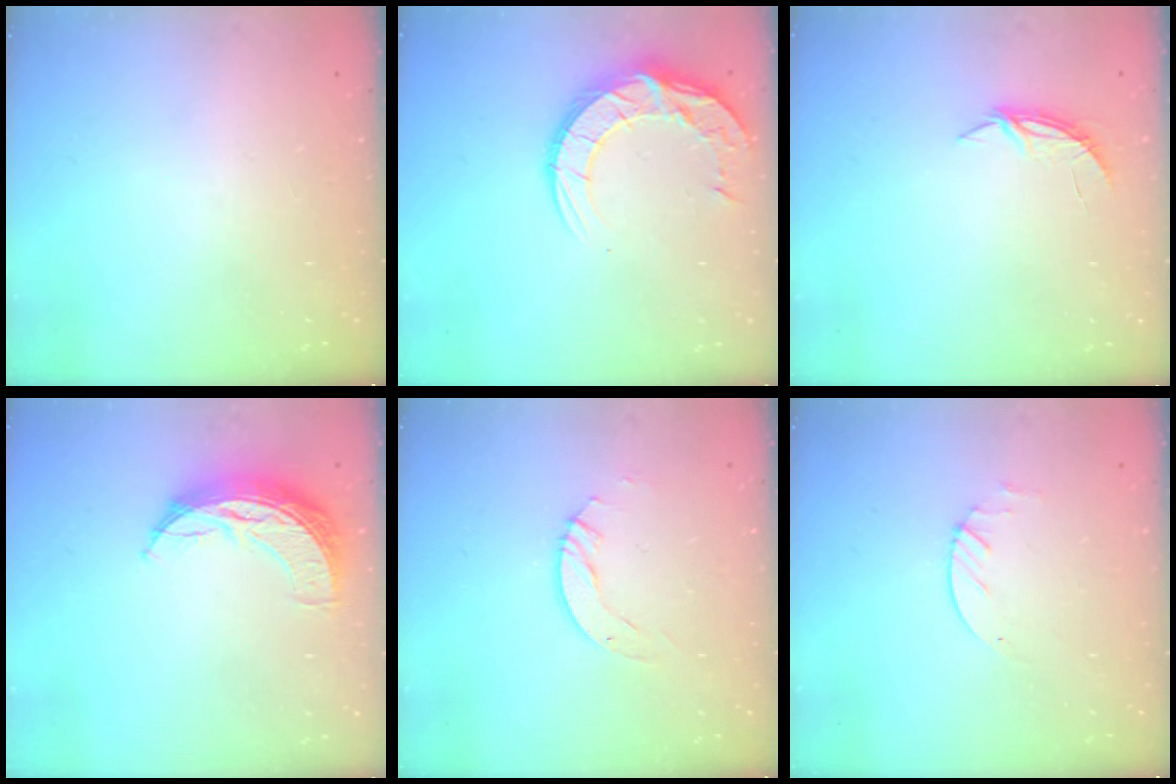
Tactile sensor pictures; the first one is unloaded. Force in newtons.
{"total": 13.7, "press": 13.6, "slide": 1.1}
{"total": 4.4, "press": 4.3, "slide": 0.4}
{"total": 10.9, "press": 10.9, "slide": 0.4}
{"total": 4.1, "press": 4.1, "slide": 0.4}
{"total": 1.9, "press": 1.9, "slide": 0.3}